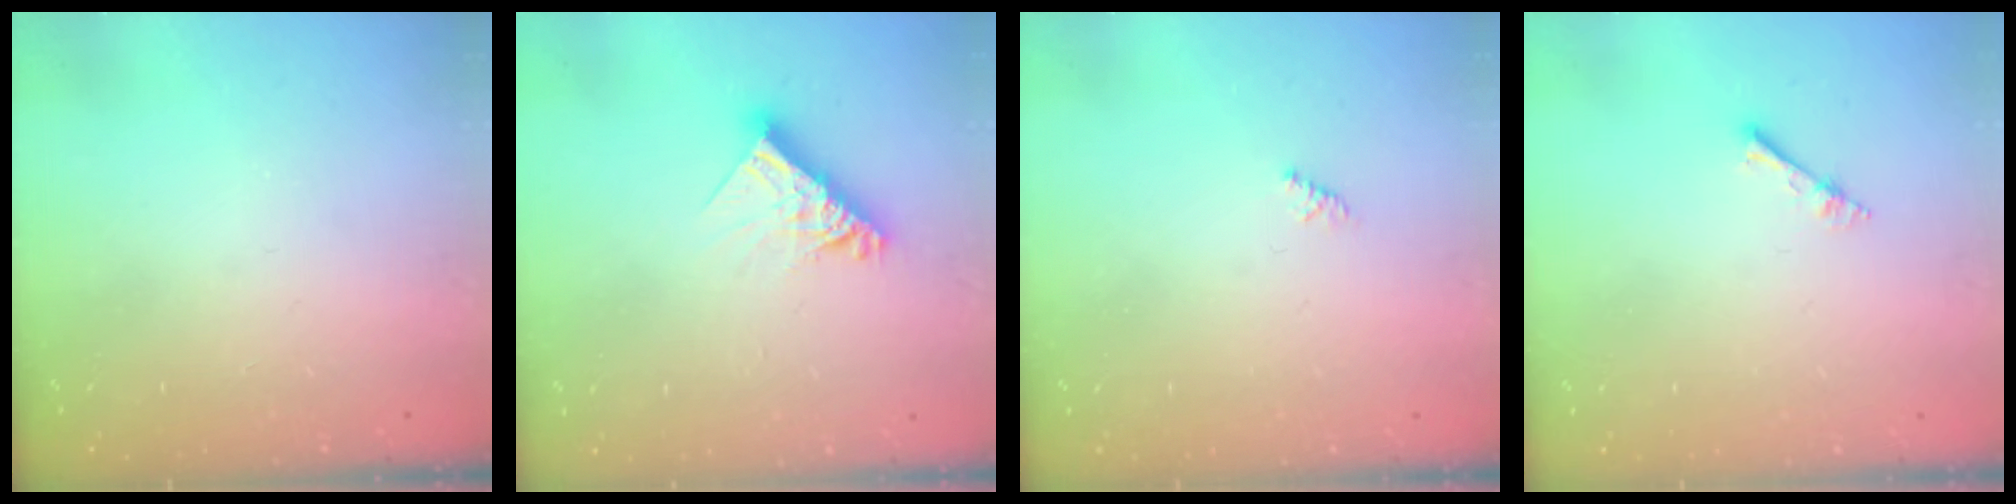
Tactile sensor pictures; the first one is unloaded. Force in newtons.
{"total": 11.5, "press": 11.4, "slide": 1.1}
{"total": 1.5, "press": 1.4, "slide": 0.4}
{"total": 4.0, "press": 3.9, "slide": 0.5}